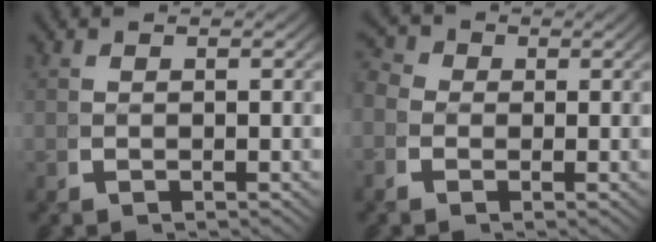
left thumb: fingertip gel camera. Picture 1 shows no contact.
{"total": 3.0, "force": [0.1, 2.7, 1.3], "torque": [-0.024, -0.003, -0.010]}